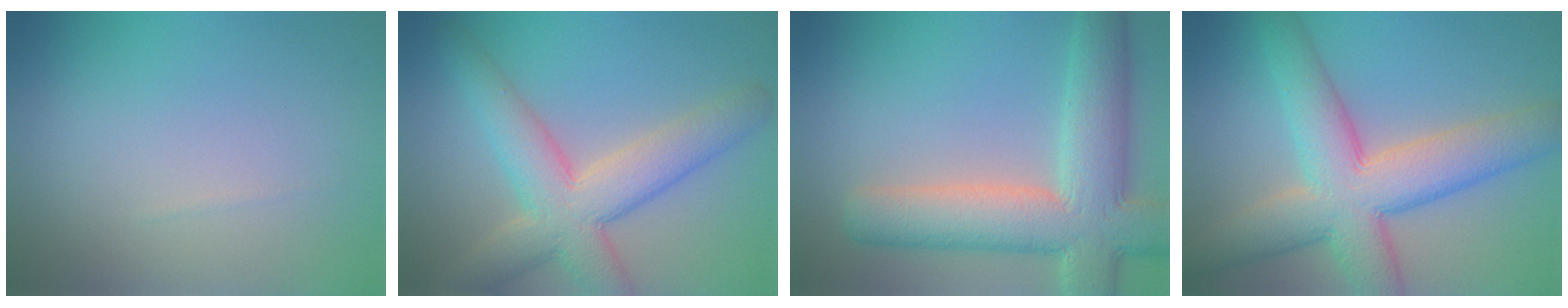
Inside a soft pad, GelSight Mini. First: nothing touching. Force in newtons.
{"total": 7.5, "press": 7.5, "slide": 0.6}
{"total": 10.1, "press": 10.1, "slide": 1.0}
{"total": 9.9, "press": 9.9, "slide": 0.5}